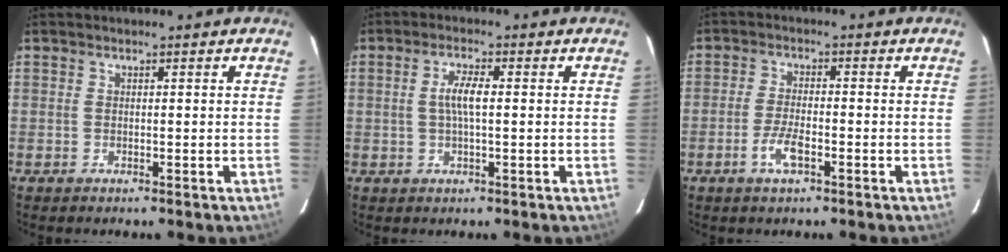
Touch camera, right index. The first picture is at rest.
{"total": 4.0, "force": [0.2, 0.8, 3.9], "torque": [-0.076, 0.004, 0.005]}
{"total": 4.7, "force": [-2.3, 1.2, 3.9], "torque": [-0.086, -0.002, -0.046]}